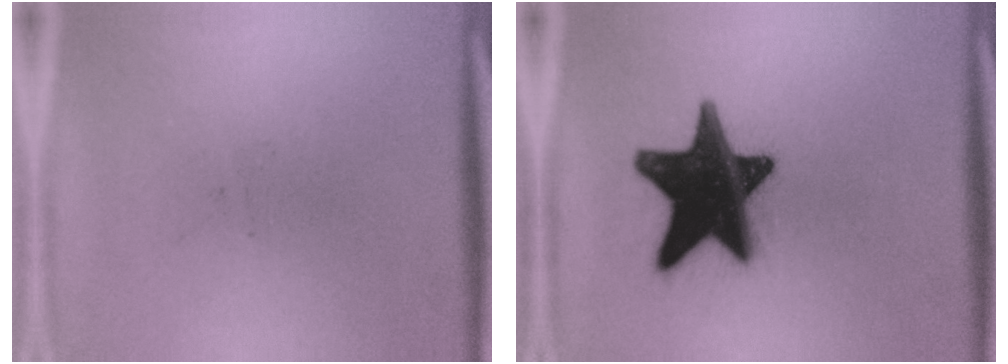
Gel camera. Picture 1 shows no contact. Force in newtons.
{"total": 19.9}